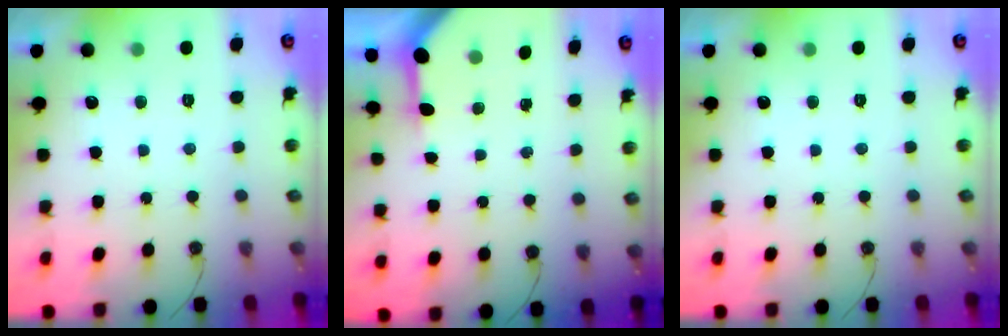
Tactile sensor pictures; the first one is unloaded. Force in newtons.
{"total": 3.4, "press": 3.3, "slide": 0.4}
{"total": 0.0}